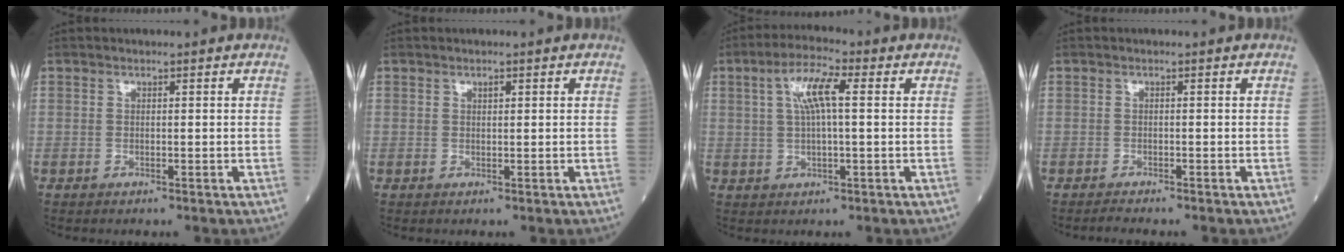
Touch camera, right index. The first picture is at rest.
{"total": 0.6, "force": [0.3, 0.2, 0.4], "torque": [-0.008, -0.002, 0.006]}
{"total": 6.8, "force": [1.7, 1.3, 6.5], "torque": [-0.128, 0.018, 0.030]}
{"total": 1.0, "force": [-1.0, -0.3, 0.2], "torque": [-0.009, -0.001, -0.018]}